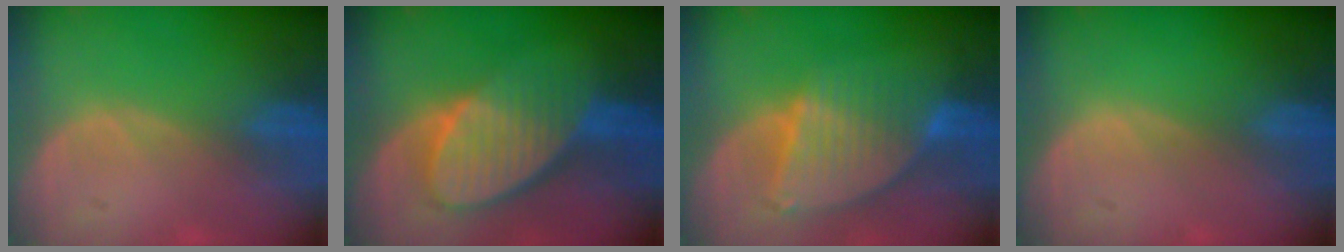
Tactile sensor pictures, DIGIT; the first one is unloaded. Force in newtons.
{"total": 8.9, "press": 8.1, "slide": 3.7}
{"total": 8.5, "press": 7.5, "slide": 4.1}
{"total": 0.0}